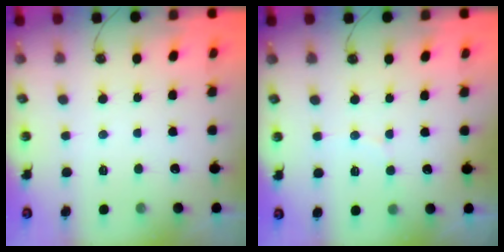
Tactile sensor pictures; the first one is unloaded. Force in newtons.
{"total": 5.9, "press": 5.6, "slide": 1.9}